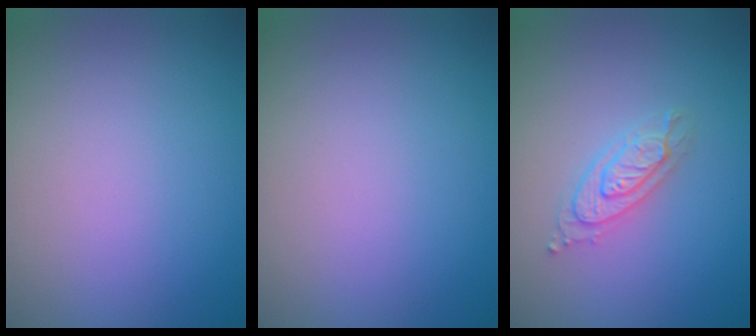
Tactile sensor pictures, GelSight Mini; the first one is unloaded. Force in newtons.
{"total": 0.0}
{"total": 2.6, "press": 2.6, "slide": 0.5}